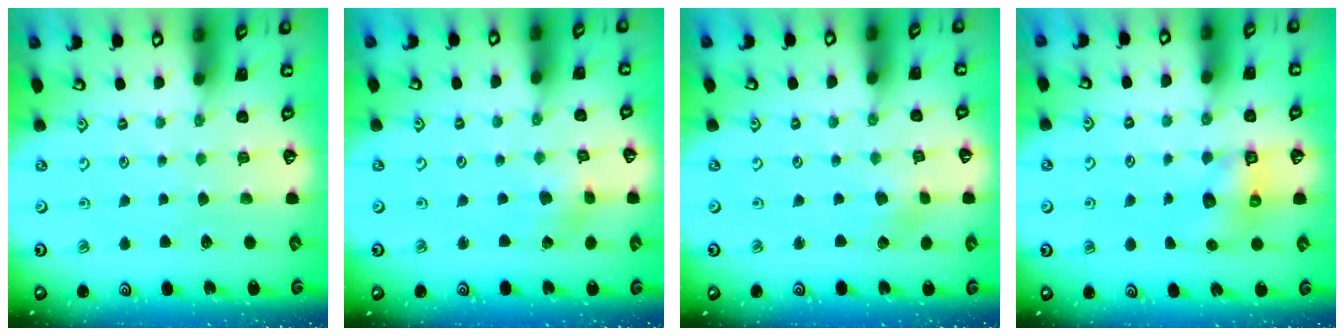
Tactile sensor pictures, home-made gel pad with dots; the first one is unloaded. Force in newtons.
{"total": 3.2, "press": 3.2, "slide": 0.4}
{"total": 2.0, "press": 2.0, "slide": 0.3}
{"total": 6.7, "press": 6.7, "slide": 0.9}